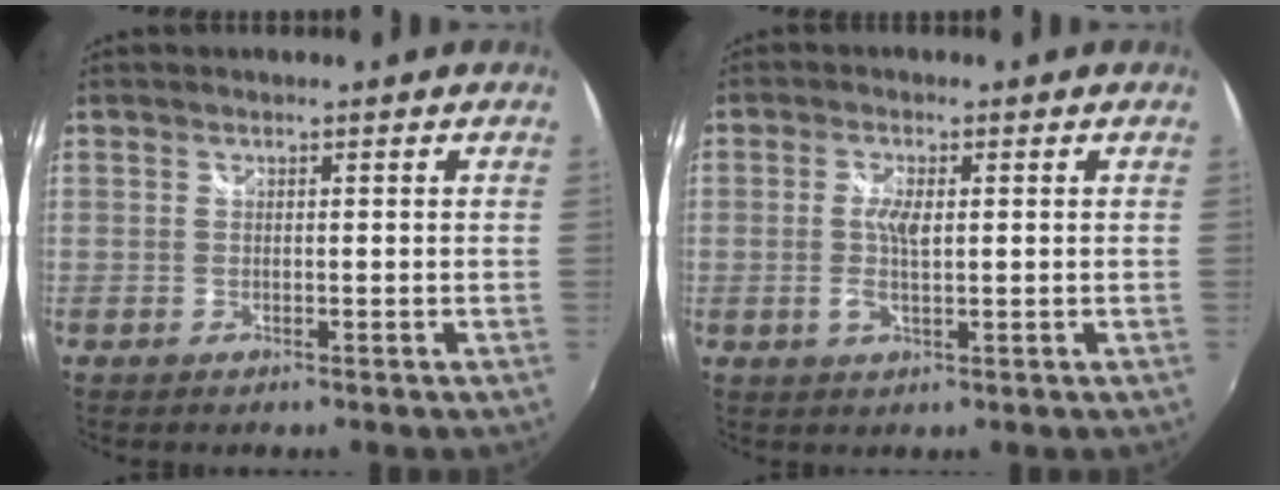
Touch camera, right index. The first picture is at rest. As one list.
[{"total": 3.9, "force": [0.1, 1.5, 3.6], "torque": [-0.069, -0.003, -0.001]}]